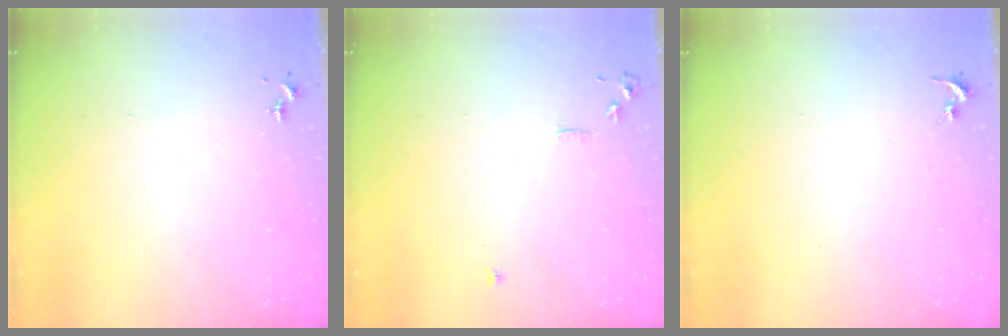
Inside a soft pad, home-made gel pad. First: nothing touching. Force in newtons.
{"total": 6.5, "press": 6.5, "slide": 0.8}
{"total": 0.0}